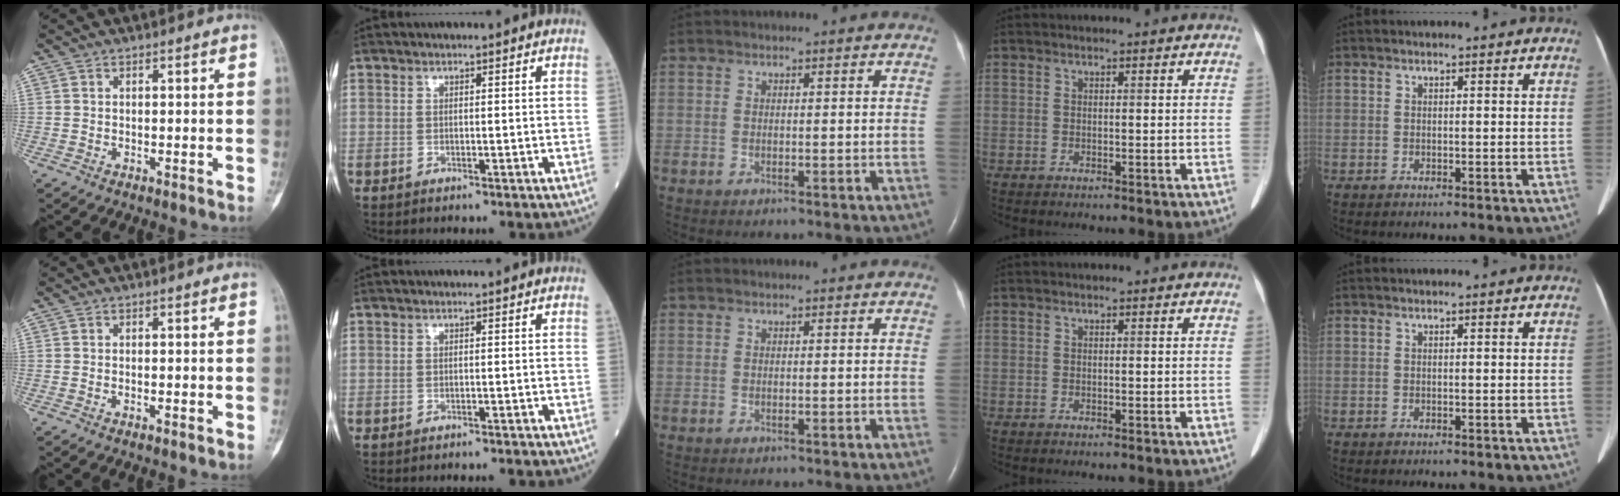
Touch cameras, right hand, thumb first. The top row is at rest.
{"thumb": {"total": 0.8, "force": [-0.3, 0.3, 0.7], "torque": [-0.010, 0.004, -0.002]}, "index": {"total": 1.7, "force": [-1.7, 0.2, 0.4], "torque": [-0.010, -0.004, -0.019]}}